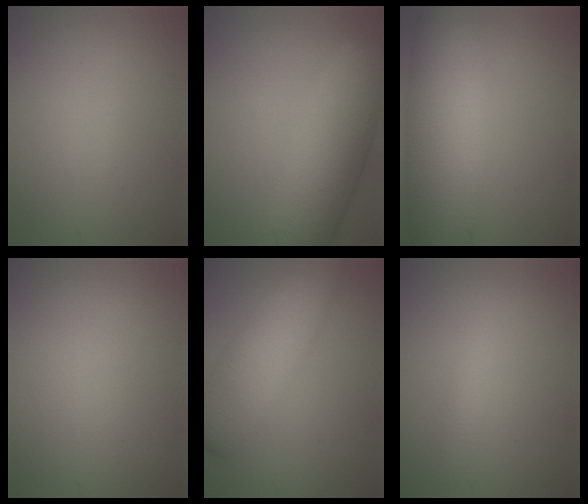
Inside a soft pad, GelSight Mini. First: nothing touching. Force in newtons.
{"total": 9.9, "press": 9.9, "slide": 0.3}
{"total": 10.8, "press": 10.7, "slide": 0.5}
{"total": 0.0}
{"total": 7.6, "press": 7.6, "slide": 0.3}
{"total": 1.7, "press": 1.7, "slide": 0.1}